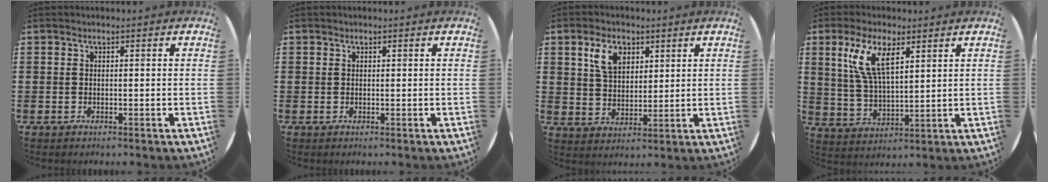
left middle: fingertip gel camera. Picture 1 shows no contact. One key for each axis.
{"total": 0.0}
{"total": 5.2, "fx": 2.9, "fy": 3.1, "fz": 3.1, "tx": -0.056, "ty": 0.003, "tz": 0.049}
{"total": 8.0, "fx": 4.5, "fy": 2.5, "fz": 6.1, "tx": -0.133, "ty": 0.005, "tz": 0.079}